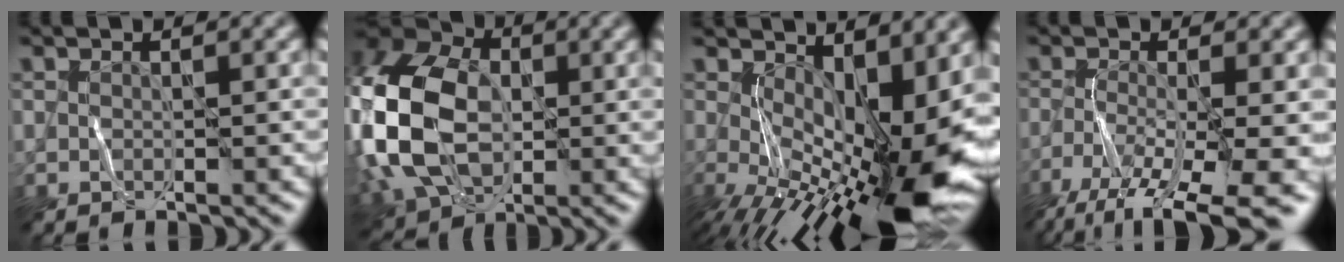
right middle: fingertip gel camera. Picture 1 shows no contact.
{"total": 13.0, "force": [-0.5, 9.2, 9.1], "torque": [-0.232, 0.001, -0.009]}
{"total": 15.0, "force": [-1.2, 5.6, 13.8], "torque": [-0.187, -0.009, 0.003]}
{"total": 9.8, "force": [-6.5, 2.1, 7.0], "torque": [-0.147, -0.016, -0.094]}